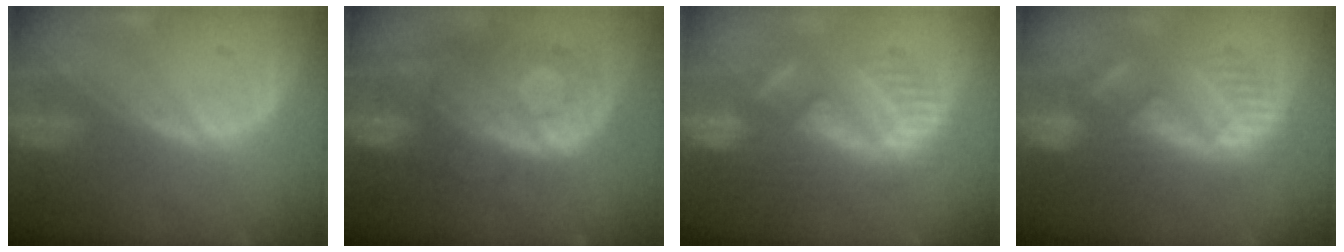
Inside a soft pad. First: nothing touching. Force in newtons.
{"total": 10.5, "press": 9.4, "slide": 4.7}
{"total": 9.7, "press": 9.3, "slide": 3.0}
{"total": 8.9, "press": 8.4, "slide": 2.9}